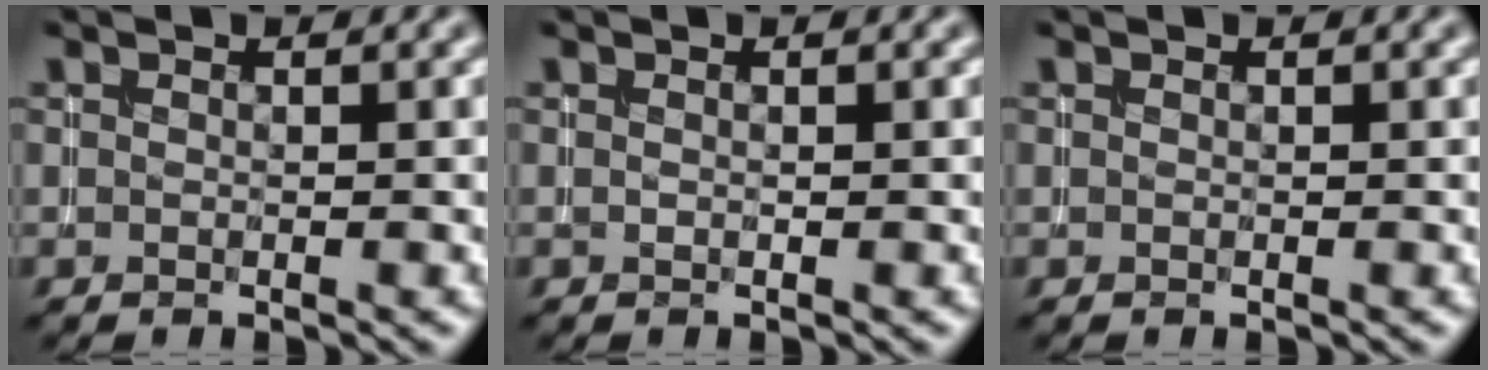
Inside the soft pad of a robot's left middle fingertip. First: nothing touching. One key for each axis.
{"total": 0.0}
{"total": 0.0}